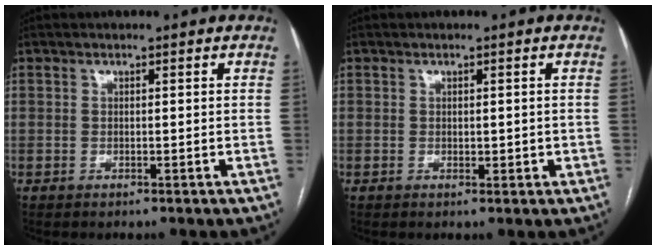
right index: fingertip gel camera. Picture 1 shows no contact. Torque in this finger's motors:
{"motor_torque": [0.12, 0.31, 0.11, 0.04]}